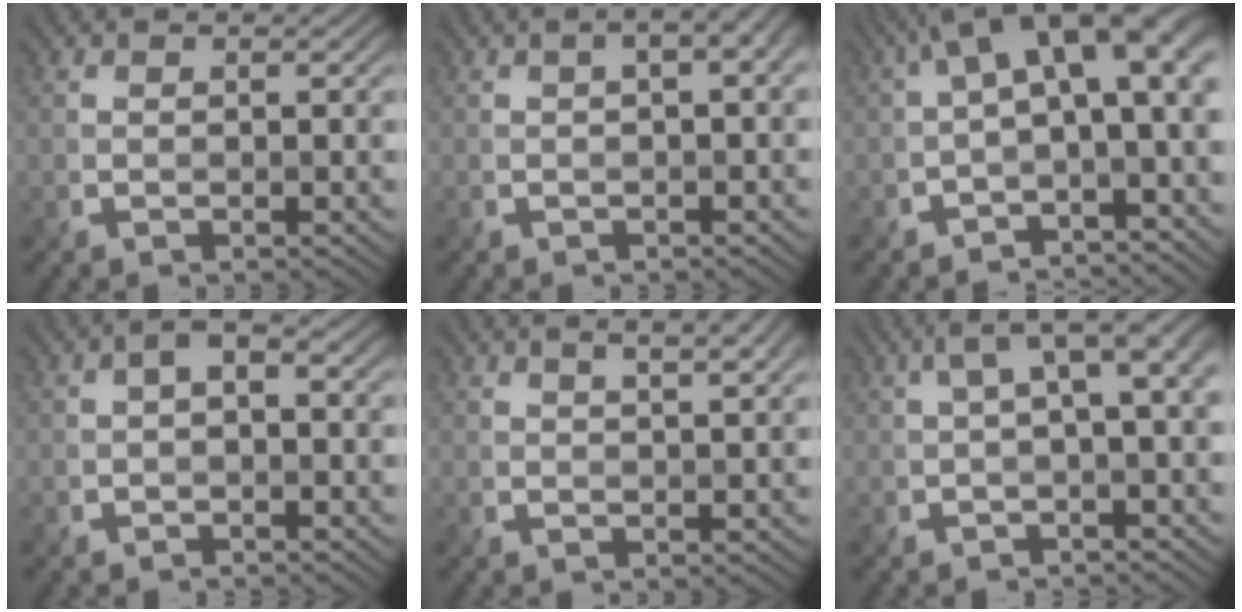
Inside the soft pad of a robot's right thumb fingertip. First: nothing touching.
{"total": 3.3, "force": [0.8, 1.0, 3.1], "torque": [-0.046, 0.010, 0.008]}
{"total": 12.3, "force": [1.4, 5.8, 10.8], "torque": [-0.161, 0.008, 0.023]}
{"total": 2.5, "force": [-0.3, 1.3, 2.1], "torque": [-0.037, 0.008, -0.010]}
{"total": 4.1, "force": [2.4, 1.0, 3.3], "torque": [-0.047, 0.009, 0.027]}
{"total": 5.7, "force": [0.8, 1.9, 5.3], "torque": [-0.076, 0.019, 0.010]}